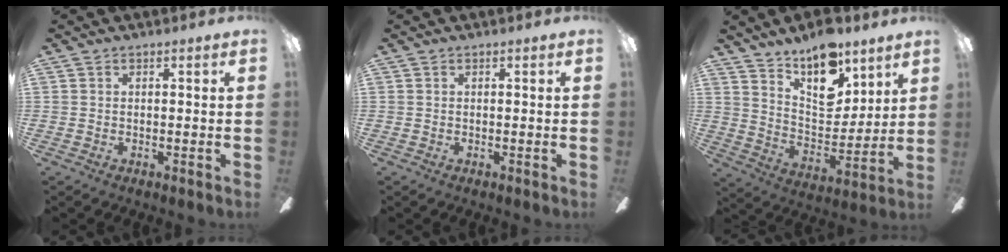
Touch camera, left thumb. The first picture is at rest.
{"total": 0.0}
{"total": 15.9, "force": [11.7, 7.4, 7.8], "torque": [-0.116, -0.077, 0.208]}